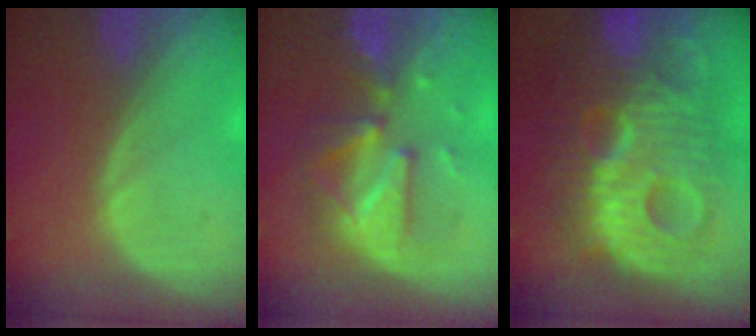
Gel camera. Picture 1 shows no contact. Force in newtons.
{"total": 8.0, "press": 8.0, "slide": 0.6}
{"total": 13.7, "press": 13.7, "slide": 1.1}